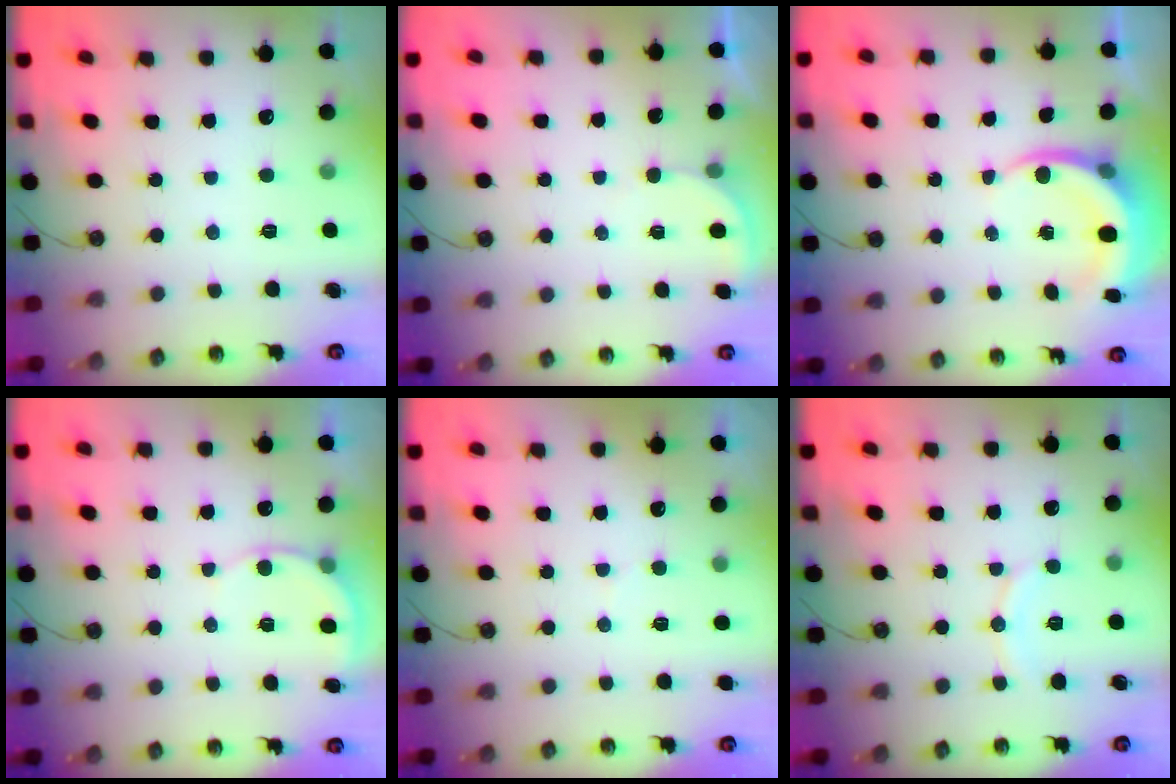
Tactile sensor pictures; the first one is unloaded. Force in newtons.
{"total": 1.6, "press": 1.6, "slide": 0.1}
{"total": 6.3, "press": 6.3, "slide": 0.3}
{"total": 4.6, "press": 4.6, "slide": 0.4}
{"total": 4.5, "press": 4.5, "slide": 0.4}
{"total": 8.2, "press": 8.2, "slide": 0.8}